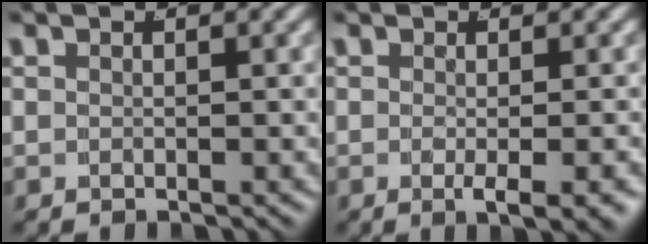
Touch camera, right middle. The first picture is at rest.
{"total": 2.8, "force": [-1.3, -0.1, 2.5], "torque": [-0.040, -0.010, -0.014]}